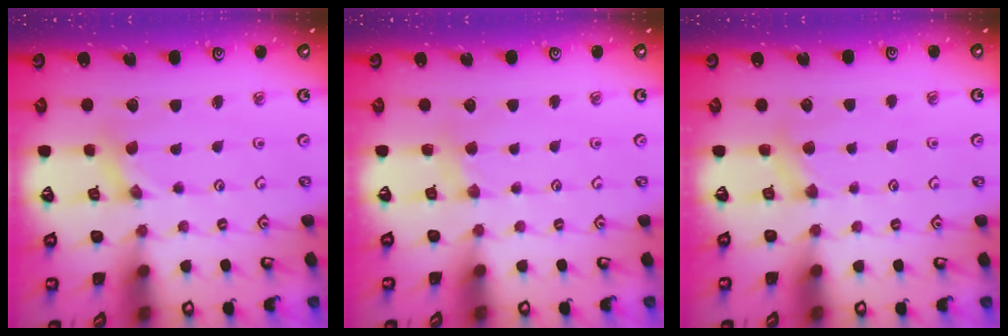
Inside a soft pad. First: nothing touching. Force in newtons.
{"total": 2.4, "press": 2.4, "slide": 0.4}
{"total": 4.7, "press": 4.6, "slide": 0.6}